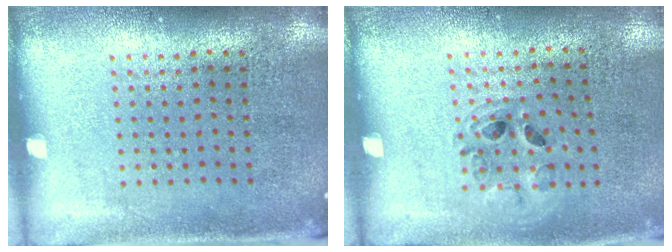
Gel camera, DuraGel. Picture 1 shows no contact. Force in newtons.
{"total": 0.9, "press": 0.9, "slide": 0.2}